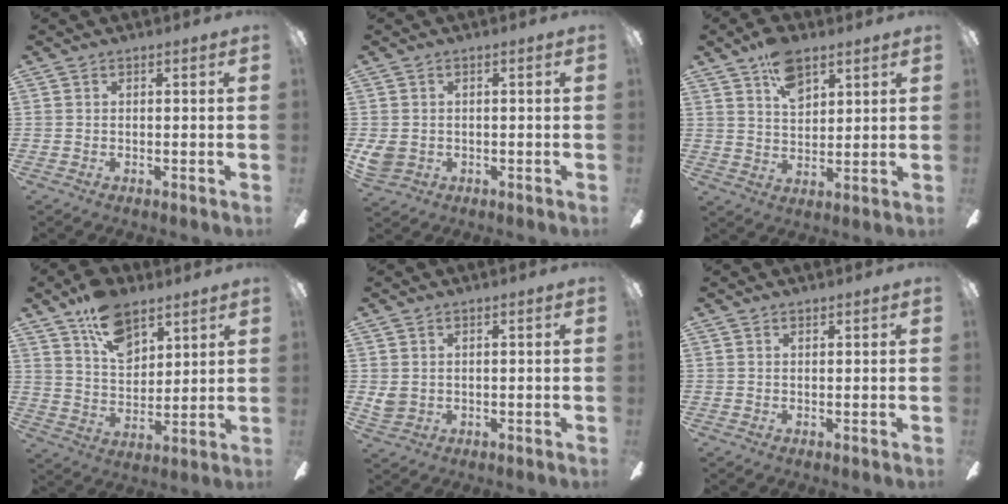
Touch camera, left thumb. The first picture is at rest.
{"total": 3.6, "force": [0.1, 3.0, 1.9], "torque": [-0.047, -0.001, 0.001]}
{"total": 9.2, "force": [5.9, 4.7, 5.3], "torque": [-0.079, -0.025, 0.103]}
{"total": 13.1, "force": [8.5, 7.3, 6.8], "torque": [-0.107, -0.040, 0.156]}
{"total": 2.6, "force": [1.0, 2.0, 1.2], "torque": [-0.025, 0.003, 0.020]}
{"total": 0.8, "force": [0.6, 0.3, 0.4], "torque": [-0.008, 0.001, 0.011]}